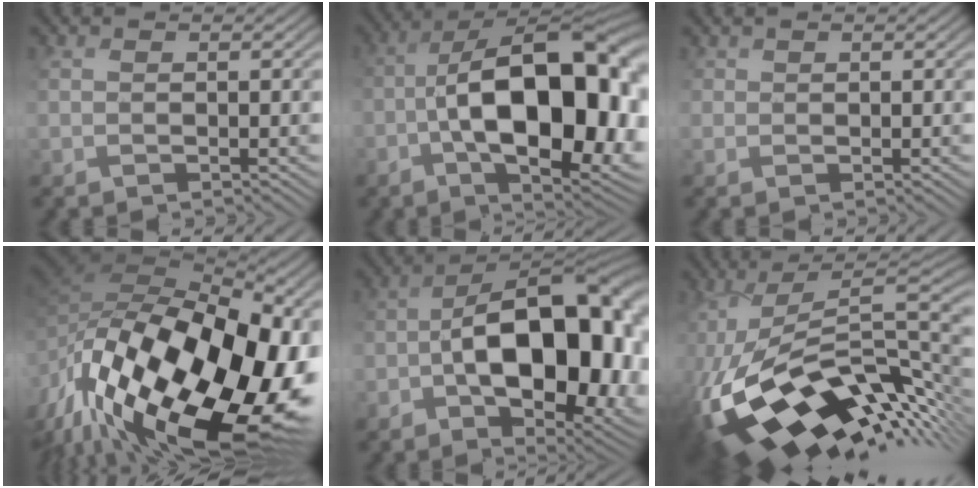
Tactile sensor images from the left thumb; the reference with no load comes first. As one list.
[{"total": 18.6, "force": [-2.6, 9.6, 15.8], "torque": [-0.230, 0.004, -0.036]}, {"total": 1.0, "force": [-0.2, 0.3, -0.9], "torque": [0.016, -0.006, 0.001]}, {"total": 21.4, "force": [-3.1, 12.6, 17.0], "torque": [-0.317, -0.022, -0.042]}, {"total": 18.4, "force": [-2.9, 10.9, 14.5], "torque": [-0.191, -0.012, -0.033]}, {"total": 17.4, "force": [-5.1, 9.6, 13.6], "torque": [-0.276, -0.030, -0.066]}]